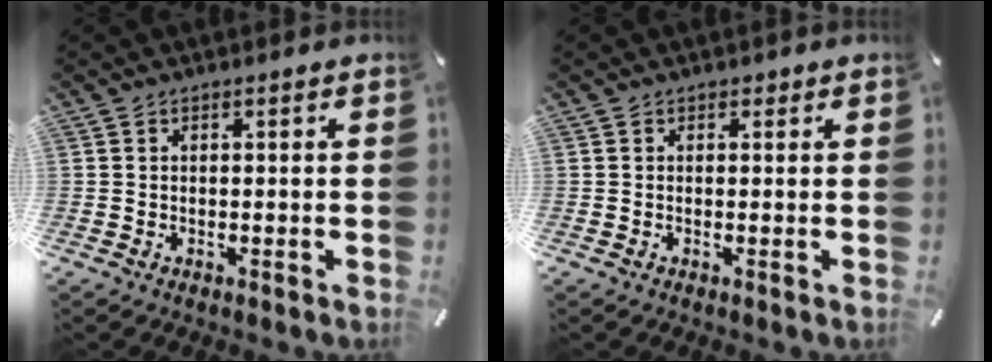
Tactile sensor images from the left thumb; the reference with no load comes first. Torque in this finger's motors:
{"motor_torque": [0.09, 0.00, 0.02, 0.02, 0.02]}